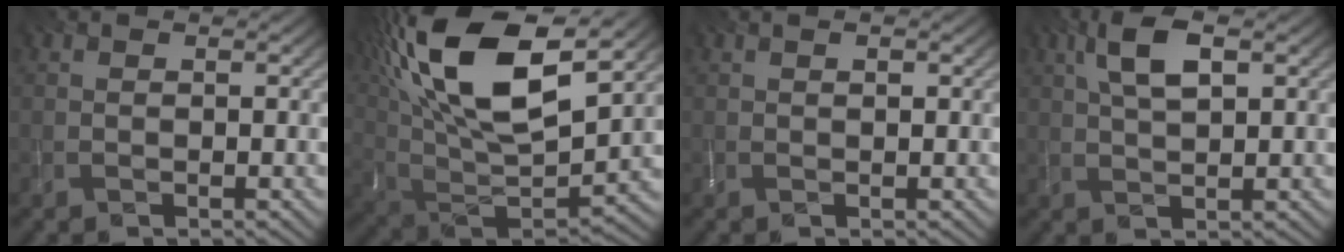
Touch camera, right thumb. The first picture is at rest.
{"total": 19.4, "force": [9.0, 8.6, 14.8], "torque": [-0.330, 0.029, 0.155]}
{"total": 1.3, "force": [0.4, 0.5, 1.1], "torque": [-0.021, 0.003, 0.007]}
{"total": 5.5, "force": [2.2, 2.1, 4.6], "torque": [-0.105, 0.007, 0.041]}